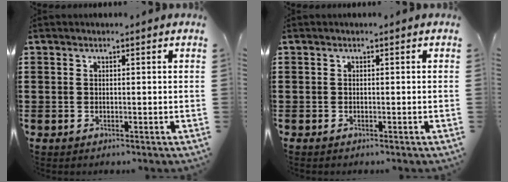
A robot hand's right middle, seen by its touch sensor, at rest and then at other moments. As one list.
[{"total": 0.0}]